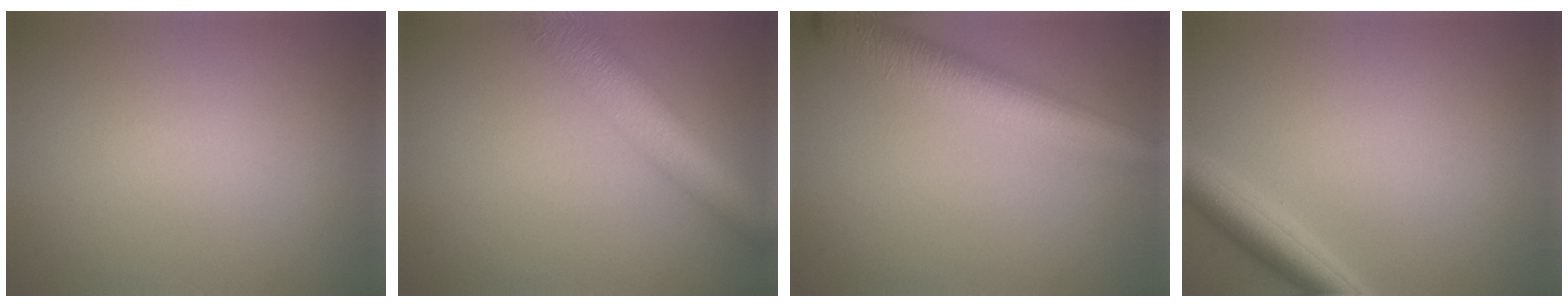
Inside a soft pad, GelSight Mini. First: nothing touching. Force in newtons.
{"total": 6.6, "press": 6.6, "slide": 0.3}
{"total": 6.2, "press": 6.2, "slide": 0.2}
{"total": 3.5, "press": 3.5, "slide": 0.3}